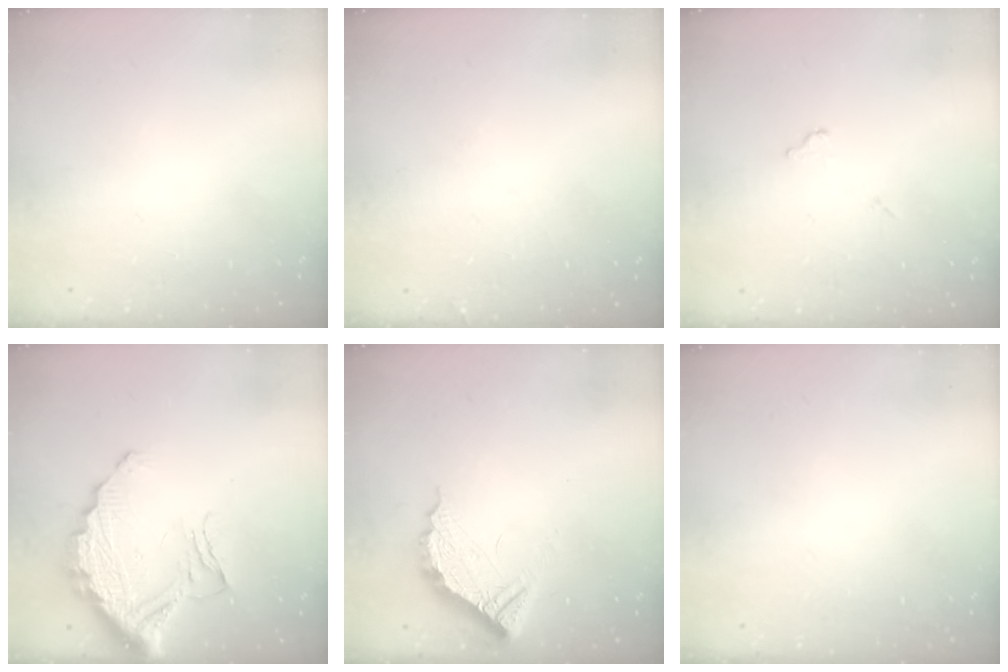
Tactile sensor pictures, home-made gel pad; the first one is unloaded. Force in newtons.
{"total": 5.0, "press": 5.0, "slide": 0.2}
{"total": 5.6, "press": 5.6, "slide": 0.2}
{"total": 14.0, "press": 13.9, "slide": 0.9}
{"total": 10.6, "press": 10.5, "slide": 1.0}
{"total": 0.0}